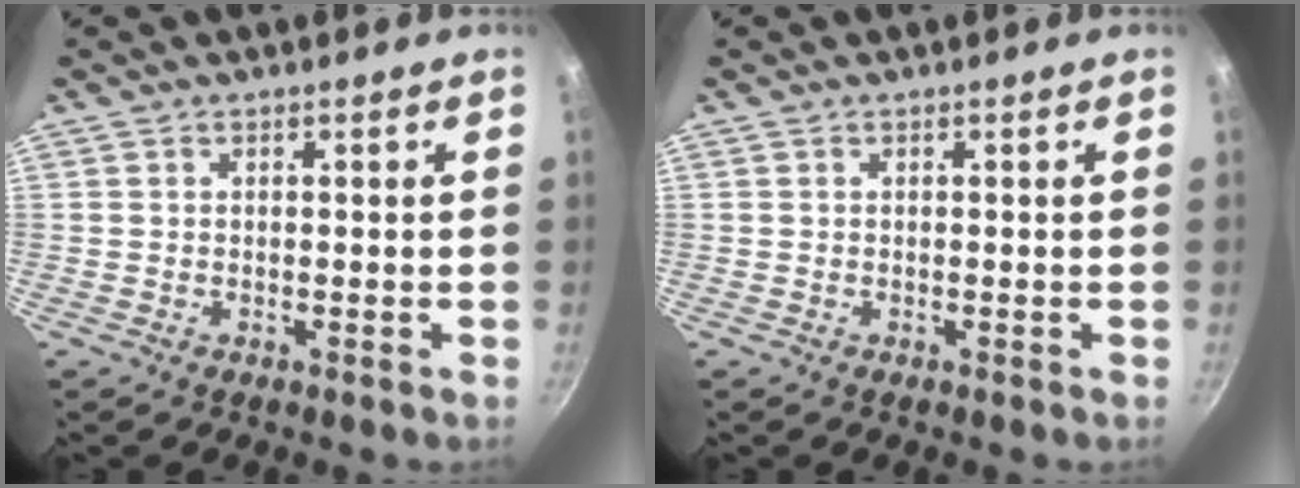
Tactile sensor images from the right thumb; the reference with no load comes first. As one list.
[{"total": 0.0}]